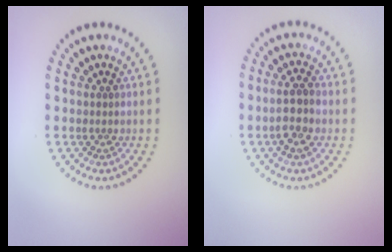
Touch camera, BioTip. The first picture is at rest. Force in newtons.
{"total": 2.9, "press": 2.7, "slide": 0.9}